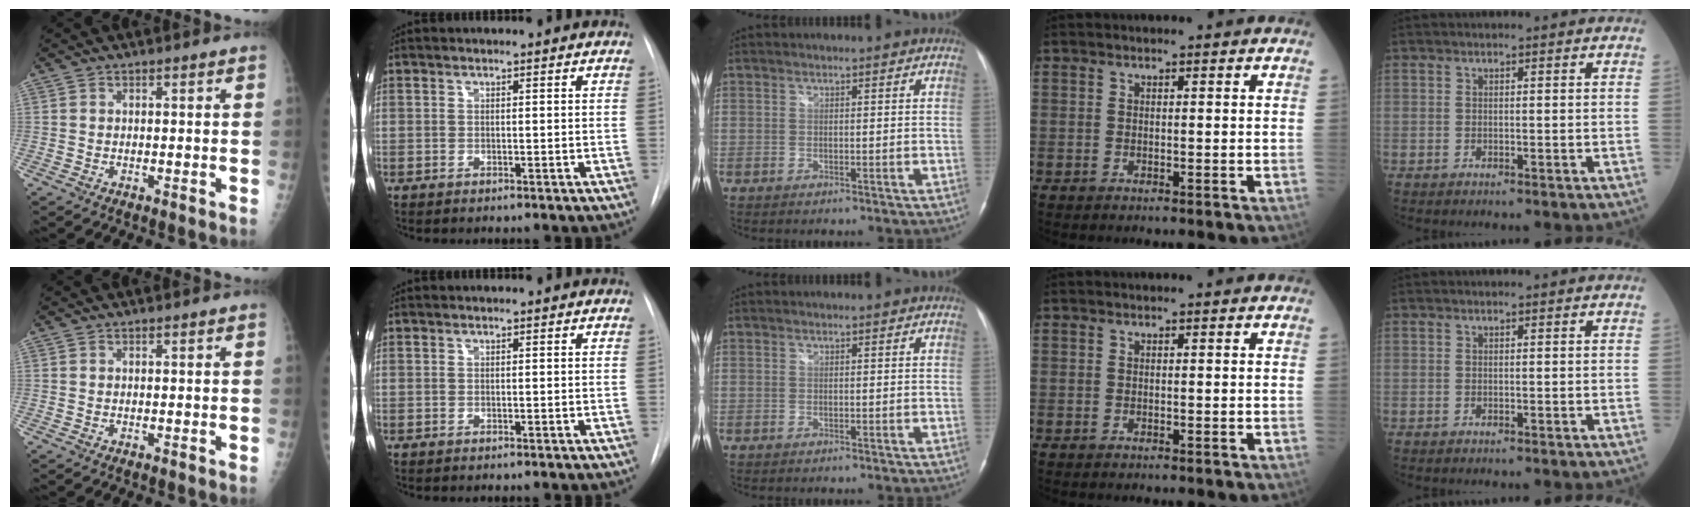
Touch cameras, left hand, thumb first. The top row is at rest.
{}